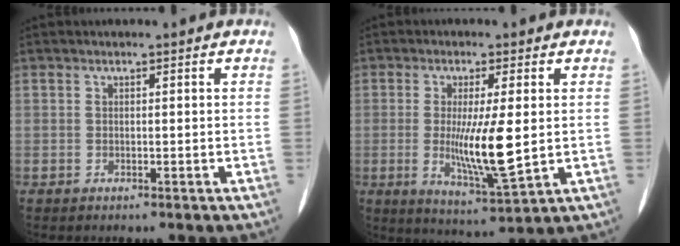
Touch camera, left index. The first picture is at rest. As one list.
[{"total": 8.9, "force": [0.0, 1.1, 8.9], "torque": [-0.166, -0.024, 0.002]}]